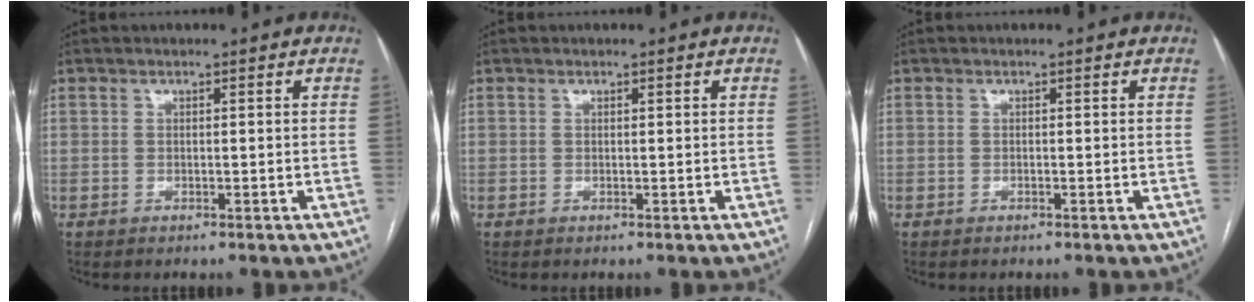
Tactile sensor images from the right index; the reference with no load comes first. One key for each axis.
{"total": 0.0}
{"total": 0.0}